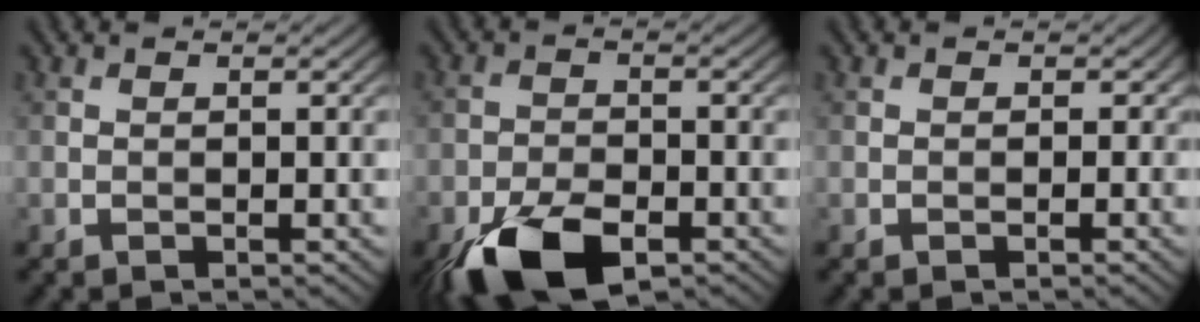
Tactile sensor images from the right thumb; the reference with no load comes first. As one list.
[{"total": 10.5, "force": [-6.1, 4.8, 7.1], "torque": [-0.142, -0.019, -0.113]}, {"total": 0.7, "force": [-0.1, 0.7, 0.0], "torque": [0.003, -0.004, -0.006]}]